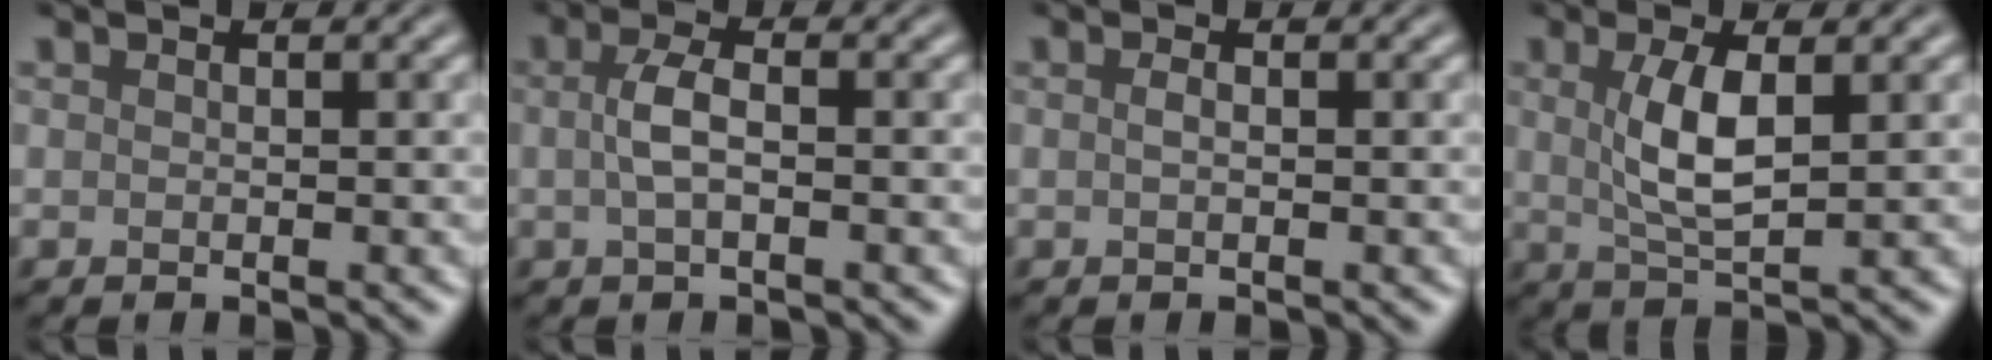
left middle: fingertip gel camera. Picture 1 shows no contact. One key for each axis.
{"total": 2.5, "fx": 0.0, "fy": 0.9, "fz": 2.4, "tx": -0.052, "ty": 0.003, "tz": -0.003}
{"total": 0.7, "fx": 0.0, "fy": 0.2, "fz": 0.6, "tx": -0.015, "ty": 0.001, "tz": 0.001}
{"total": 4.3, "fx": 0.9, "fy": 1.4, "fz": 4.0, "tx": -0.086, "ty": -0.002, "tz": 0.019}